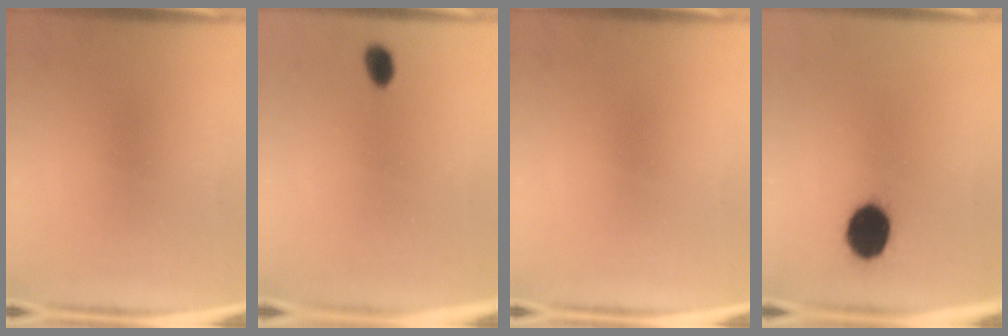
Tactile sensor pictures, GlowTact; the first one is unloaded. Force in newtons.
{"total": 2.7}
{"total": 0.0}
{"total": 10.1}